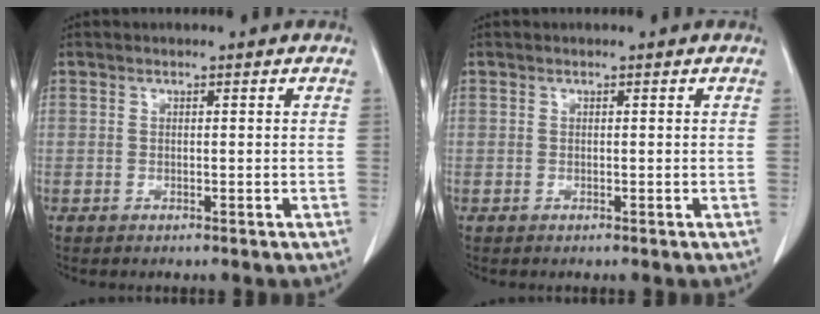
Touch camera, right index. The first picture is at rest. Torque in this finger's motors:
{"motor_torque": [0.00, 0.01, 0.00, 0.00]}